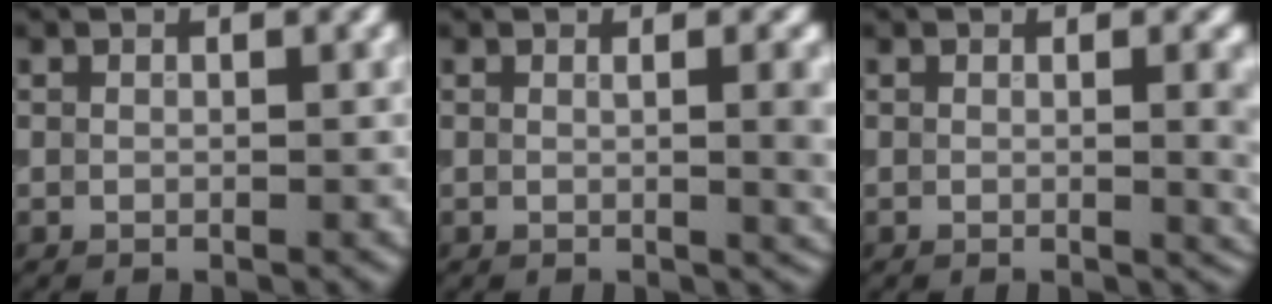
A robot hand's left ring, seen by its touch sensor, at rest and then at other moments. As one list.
[{"total": 3.6, "force": [0.3, 1.2, 3.4], "torque": [-0.031, 0.002, 0.005]}, {"total": 3.4, "force": [0.1, 1.1, 3.2], "torque": [-0.027, -0.001, 0.001]}]